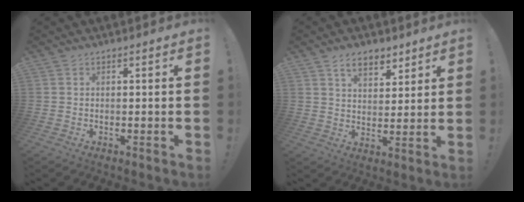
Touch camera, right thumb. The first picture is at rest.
{"total": 7.7, "force": [5.1, 4.2, 4.0], "torque": [-0.061, -0.022, 0.093]}